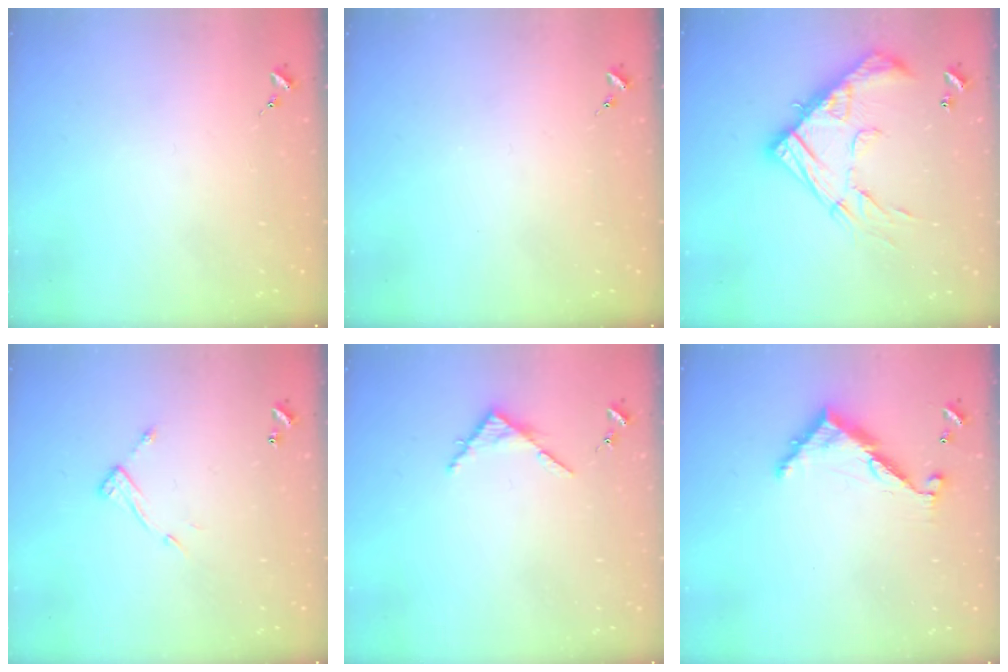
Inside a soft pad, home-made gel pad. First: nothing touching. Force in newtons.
{"total": 0.0}
{"total": 20.3, "press": 20.3, "slide": 1.7}
{"total": 7.9, "press": 7.9, "slide": 0.3}
{"total": 3.8, "press": 3.8, "slide": 0.4}
{"total": 9.0, "press": 9.0, "slide": 0.7}